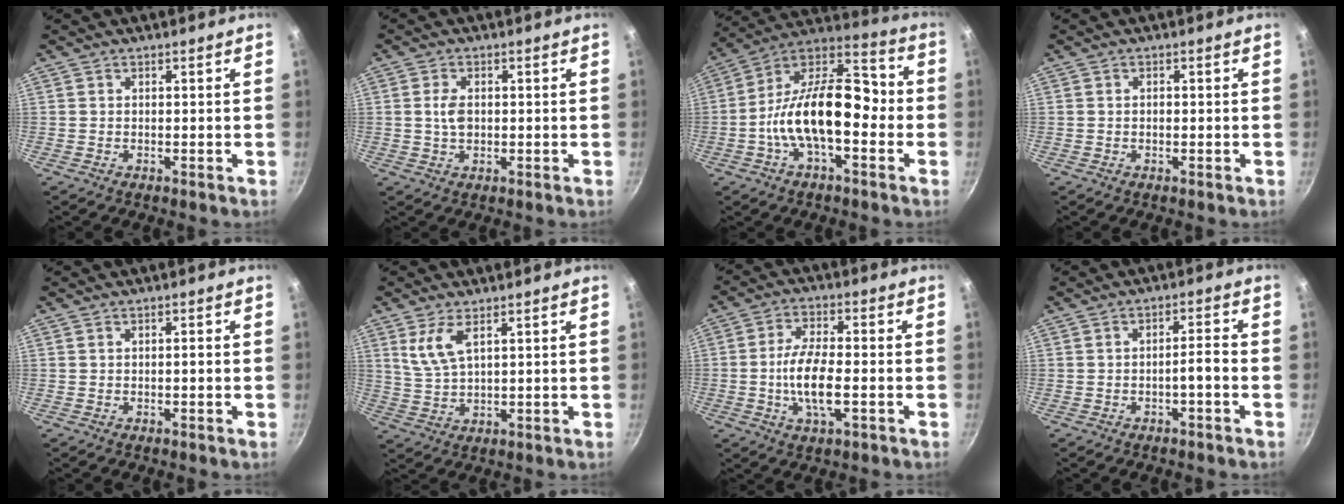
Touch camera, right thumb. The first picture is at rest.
{"total": 3.5, "force": [0.3, 2.2, 2.7], "torque": [-0.051, 0.001, 0.006]}
{"total": 19.6, "force": [-3.0, 9.5, 16.9], "torque": [-0.279, 0.051, -0.059]}
{"total": 0.7, "force": [0.0, 0.4, 0.6], "torque": [-0.012, 0.002, 0.001]}
{"total": 0.6, "force": [-0.1, 0.2, 0.6], "torque": [-0.009, 0.002, 0.000]}
{"total": 5.6, "force": [2.7, 2.0, 4.4], "torque": [-0.095, -0.011, 0.068]}
{"total": 9.6, "force": [-1.9, 4.0, 8.5], "torque": [-0.166, 0.011, -0.037]}
{"total": 3.1, "force": [-1.2, 0.7, 2.7], "torque": [-0.046, 0.021, -0.018]}